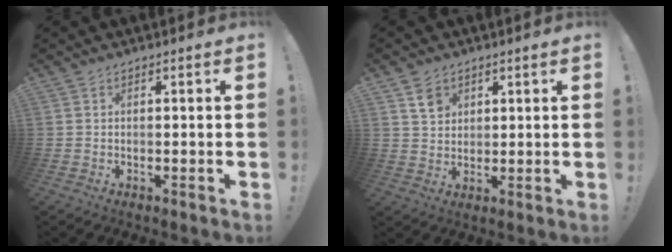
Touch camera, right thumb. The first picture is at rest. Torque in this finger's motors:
{"motor_torque": [0.15, 0.08, -0.34, -0.11, 0.05]}